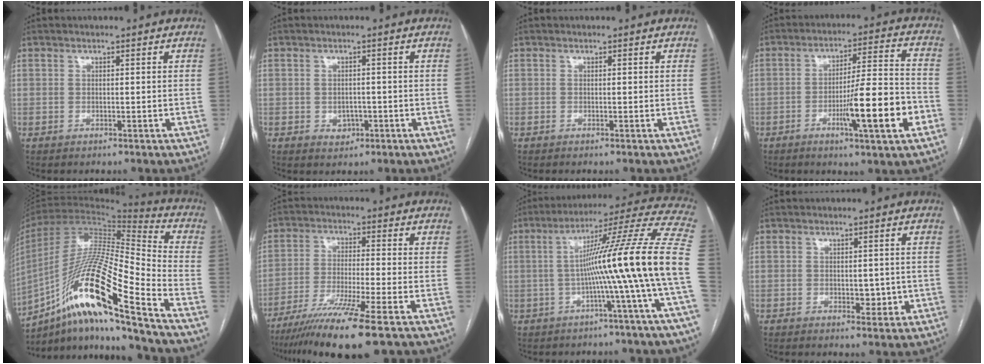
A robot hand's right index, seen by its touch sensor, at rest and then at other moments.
{"total": 2.2, "force": [-0.8, 1.7, 1.1], "torque": [-0.010, 0.003, -0.005]}
{"total": 0.0}
{"total": 13.2, "force": [-4.8, 0.5, 12.3], "torque": [-0.192, -0.003, -0.072]}
{"total": 22.5, "force": [-13.2, 0.4, 18.2], "torque": [-0.347, -0.019, -0.243]}
{"total": 12.5, "force": [-8.7, -1.3, 8.9], "torque": [-0.166, -0.035, -0.148]}
{"total": 18.5, "force": [-2.7, -3.1, 18.1], "torque": [-0.247, 0.022, -0.058]}
{"total": 2.9, "force": [-0.3, 1.8, 2.2], "torque": [-0.025, 0.001, 0.003]}